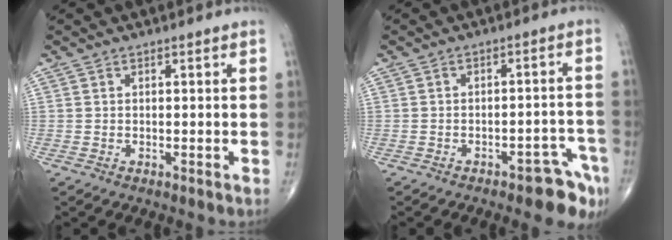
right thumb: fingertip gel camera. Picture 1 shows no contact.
{"total": 7.4, "force": [-4.6, 2.8, 5.1], "torque": [-0.043, 0.036, -0.053]}